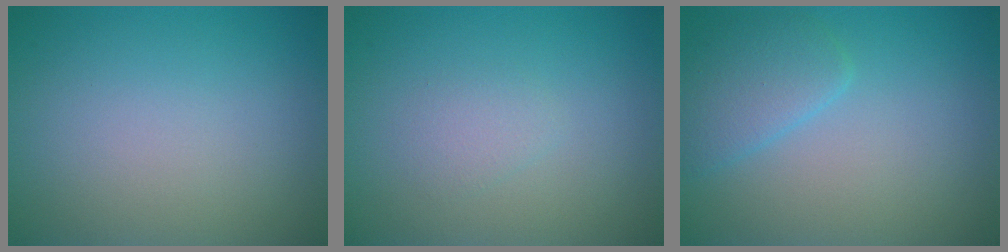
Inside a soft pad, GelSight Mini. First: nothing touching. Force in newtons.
{"total": 1.1, "press": 1.1, "slide": 0.1}
{"total": 2.8, "press": 2.8, "slide": 0.2}